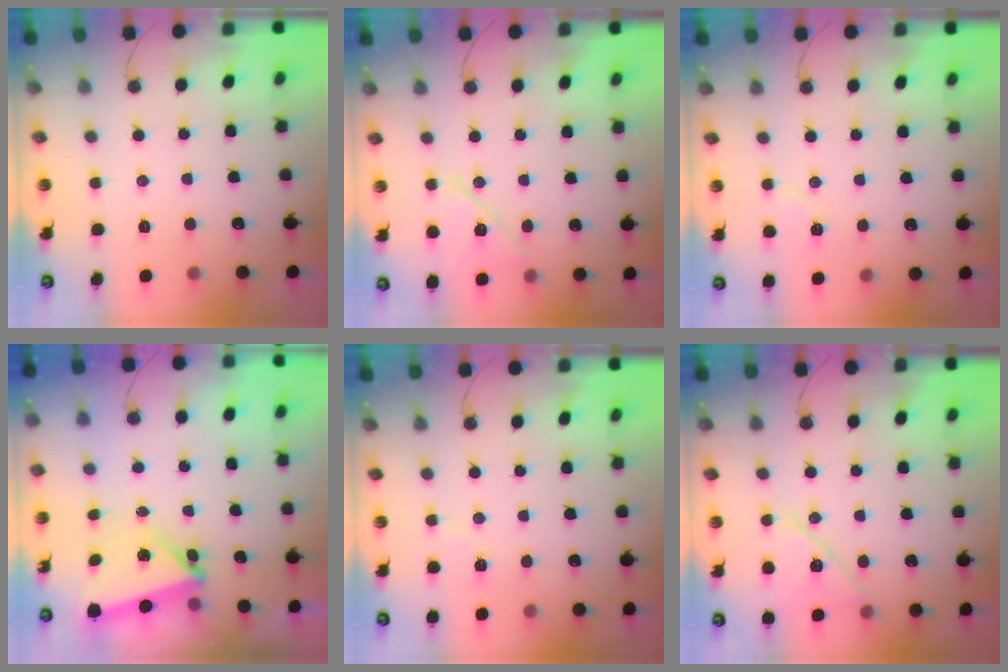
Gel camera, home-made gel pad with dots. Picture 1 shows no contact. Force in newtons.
{"total": 10.8, "press": 9.7, "slide": 4.8}
{"total": 5.9, "press": 5.8, "slide": 1.0}
{"total": 5.5, "press": 5.4, "slide": 1.1}
{"total": 4.6, "press": 4.4, "slide": 1.2}
{"total": 13.5, "press": 12.9, "slide": 3.9}